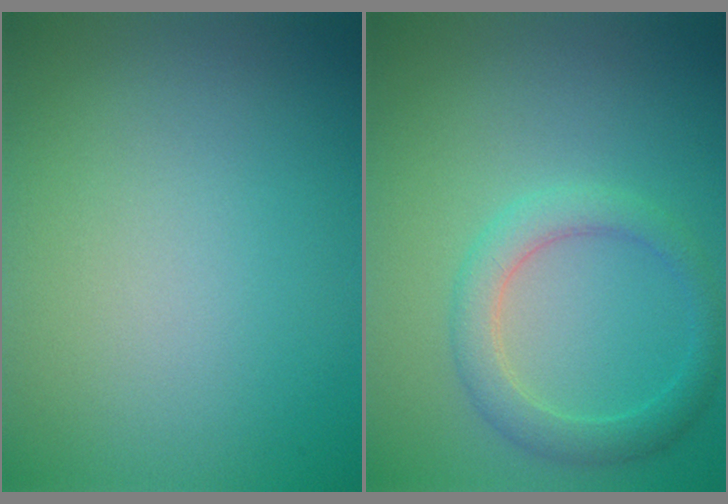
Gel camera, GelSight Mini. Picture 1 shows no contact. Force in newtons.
{"total": 2.8, "press": 2.8, "slide": 0.2}